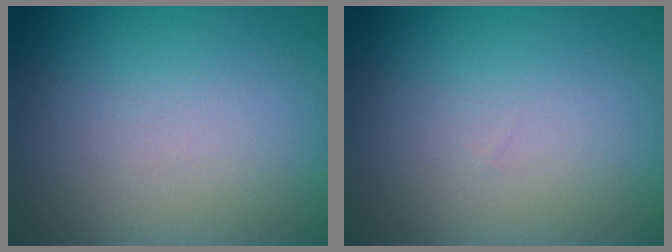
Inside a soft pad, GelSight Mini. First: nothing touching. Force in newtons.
{"total": 0.0}